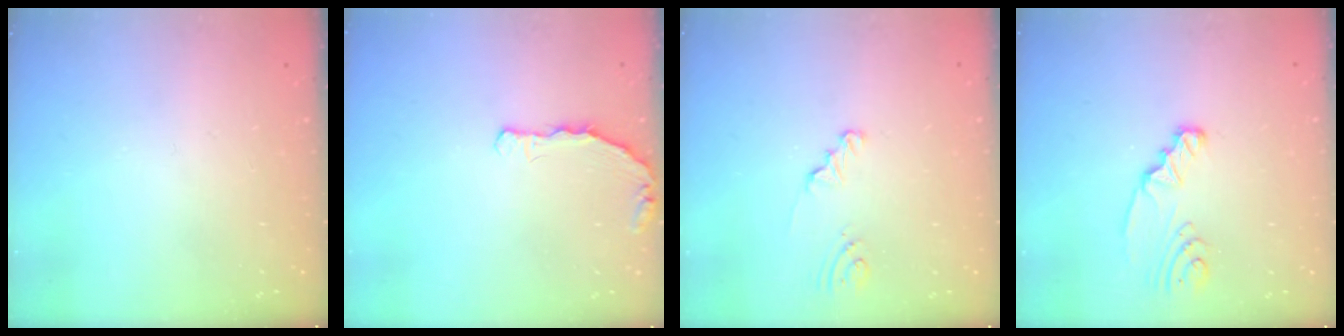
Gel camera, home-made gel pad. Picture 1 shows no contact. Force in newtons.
{"total": 4.8, "press": 3.4, "slide": 3.4}
{"total": 1.7, "press": 1.7, "slide": 0.2}
{"total": 3.0, "press": 3.0, "slide": 0.4}